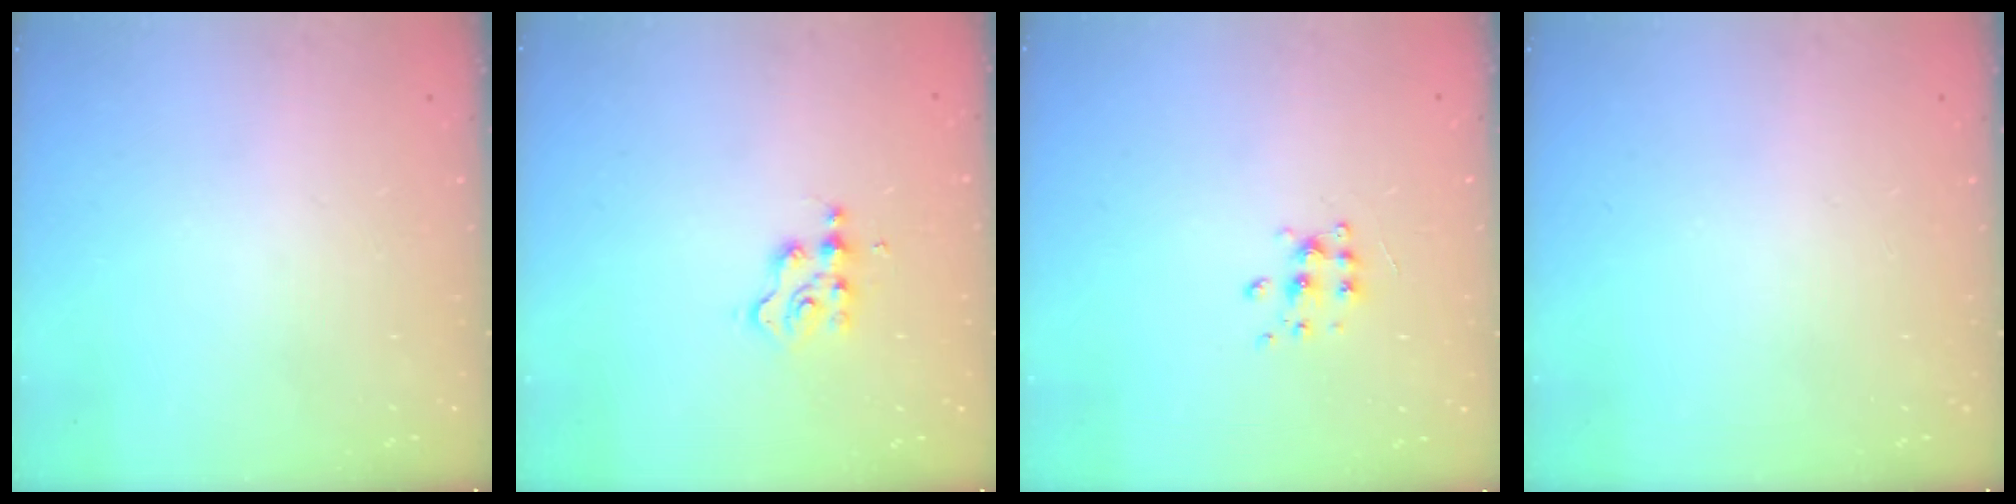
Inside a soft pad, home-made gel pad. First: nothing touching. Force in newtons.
{"total": 2.3, "press": 2.3, "slide": 0.3}
{"total": 6.3, "press": 6.3, "slide": 0.6}
{"total": 0.0}